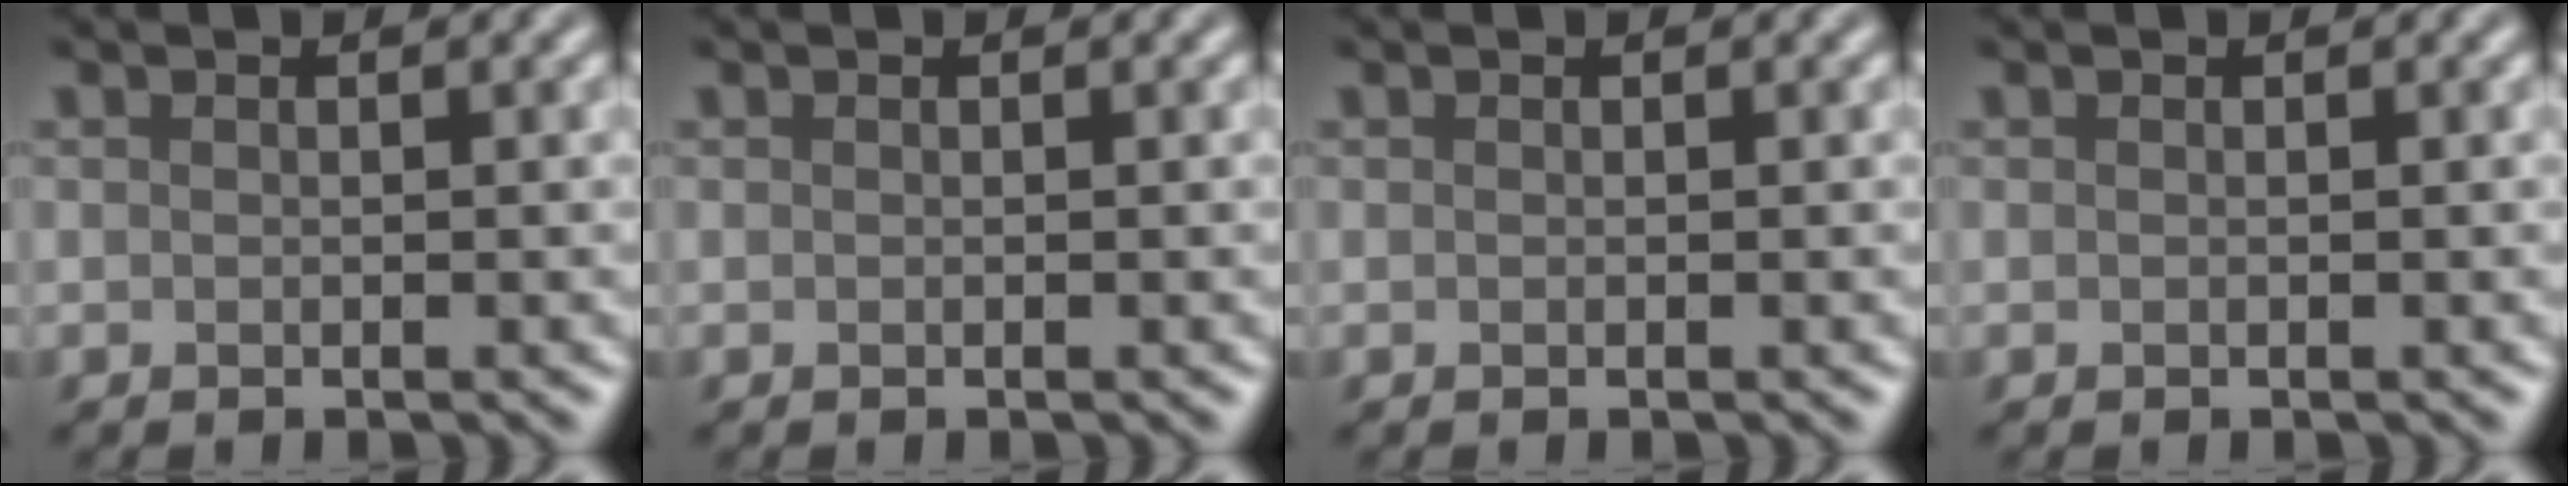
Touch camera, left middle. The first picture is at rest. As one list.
[{"total": 0.0}, {"total": 0.0}, {"total": 0.0}]